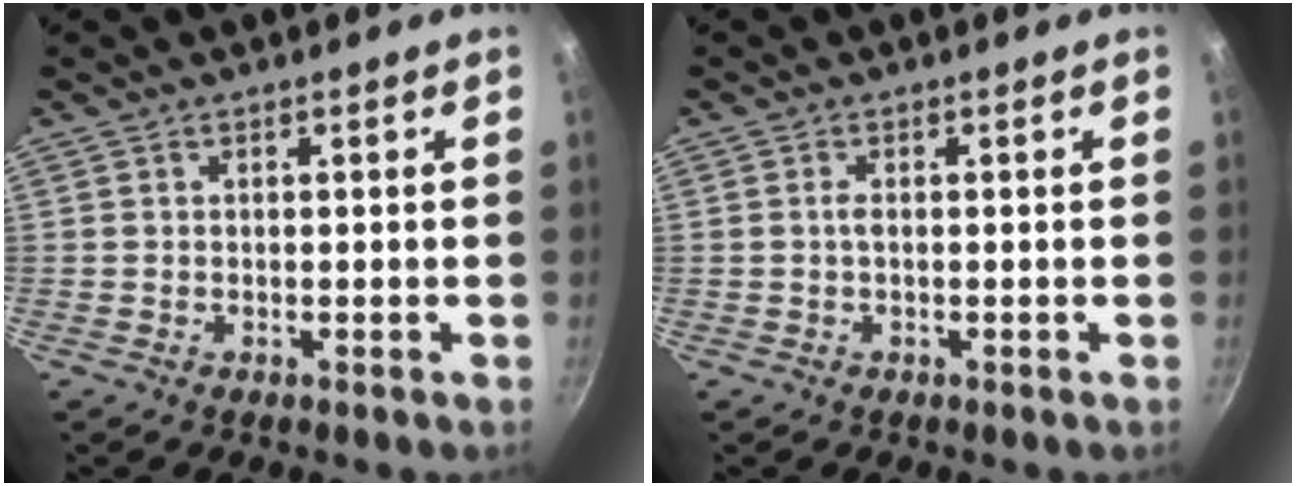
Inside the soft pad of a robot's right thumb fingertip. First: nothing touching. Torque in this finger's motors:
{"motor_torque": [0.11, 0.08, 0.31, 0.12, 0.09]}